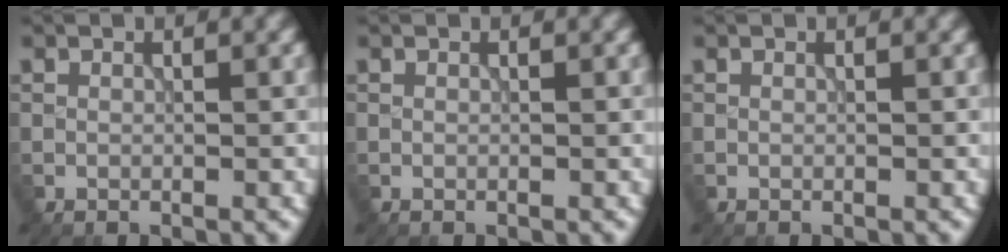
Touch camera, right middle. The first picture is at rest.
{"total": 0.0}
{"total": 0.0}